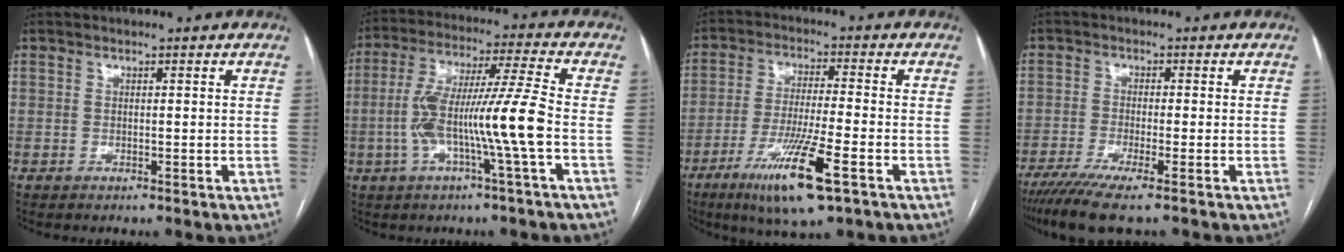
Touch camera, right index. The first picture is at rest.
{"total": 12.8, "force": [-2.8, -0.8, 12.4], "torque": [-0.241, 0.013, -0.055]}
{"total": 12.3, "force": [-6.2, 0.7, 10.6], "torque": [-0.200, -0.029, -0.107]}
{"total": 7.0, "force": [-5.0, -0.3, 4.8], "torque": [-0.078, -0.016, -0.086]}